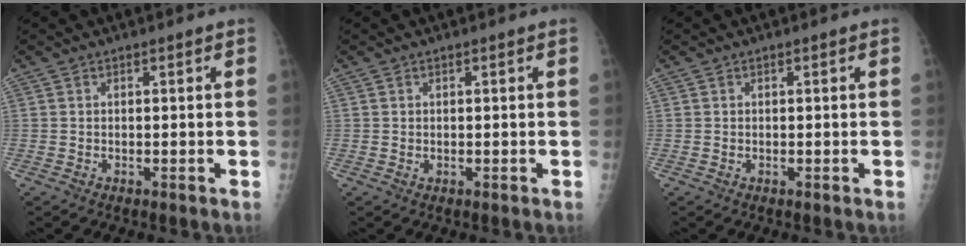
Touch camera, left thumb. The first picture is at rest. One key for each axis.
{"total": 0.9, "fx": 0.1, "fy": 0.5, "fz": 0.7, "tx": -0.009, "ty": 0.003, "tz": 0.004}
{"total": 0.6, "fx": 0.1, "fy": 0.3, "fz": 0.5, "tx": -0.007, "ty": 0.005, "tz": 0.004}